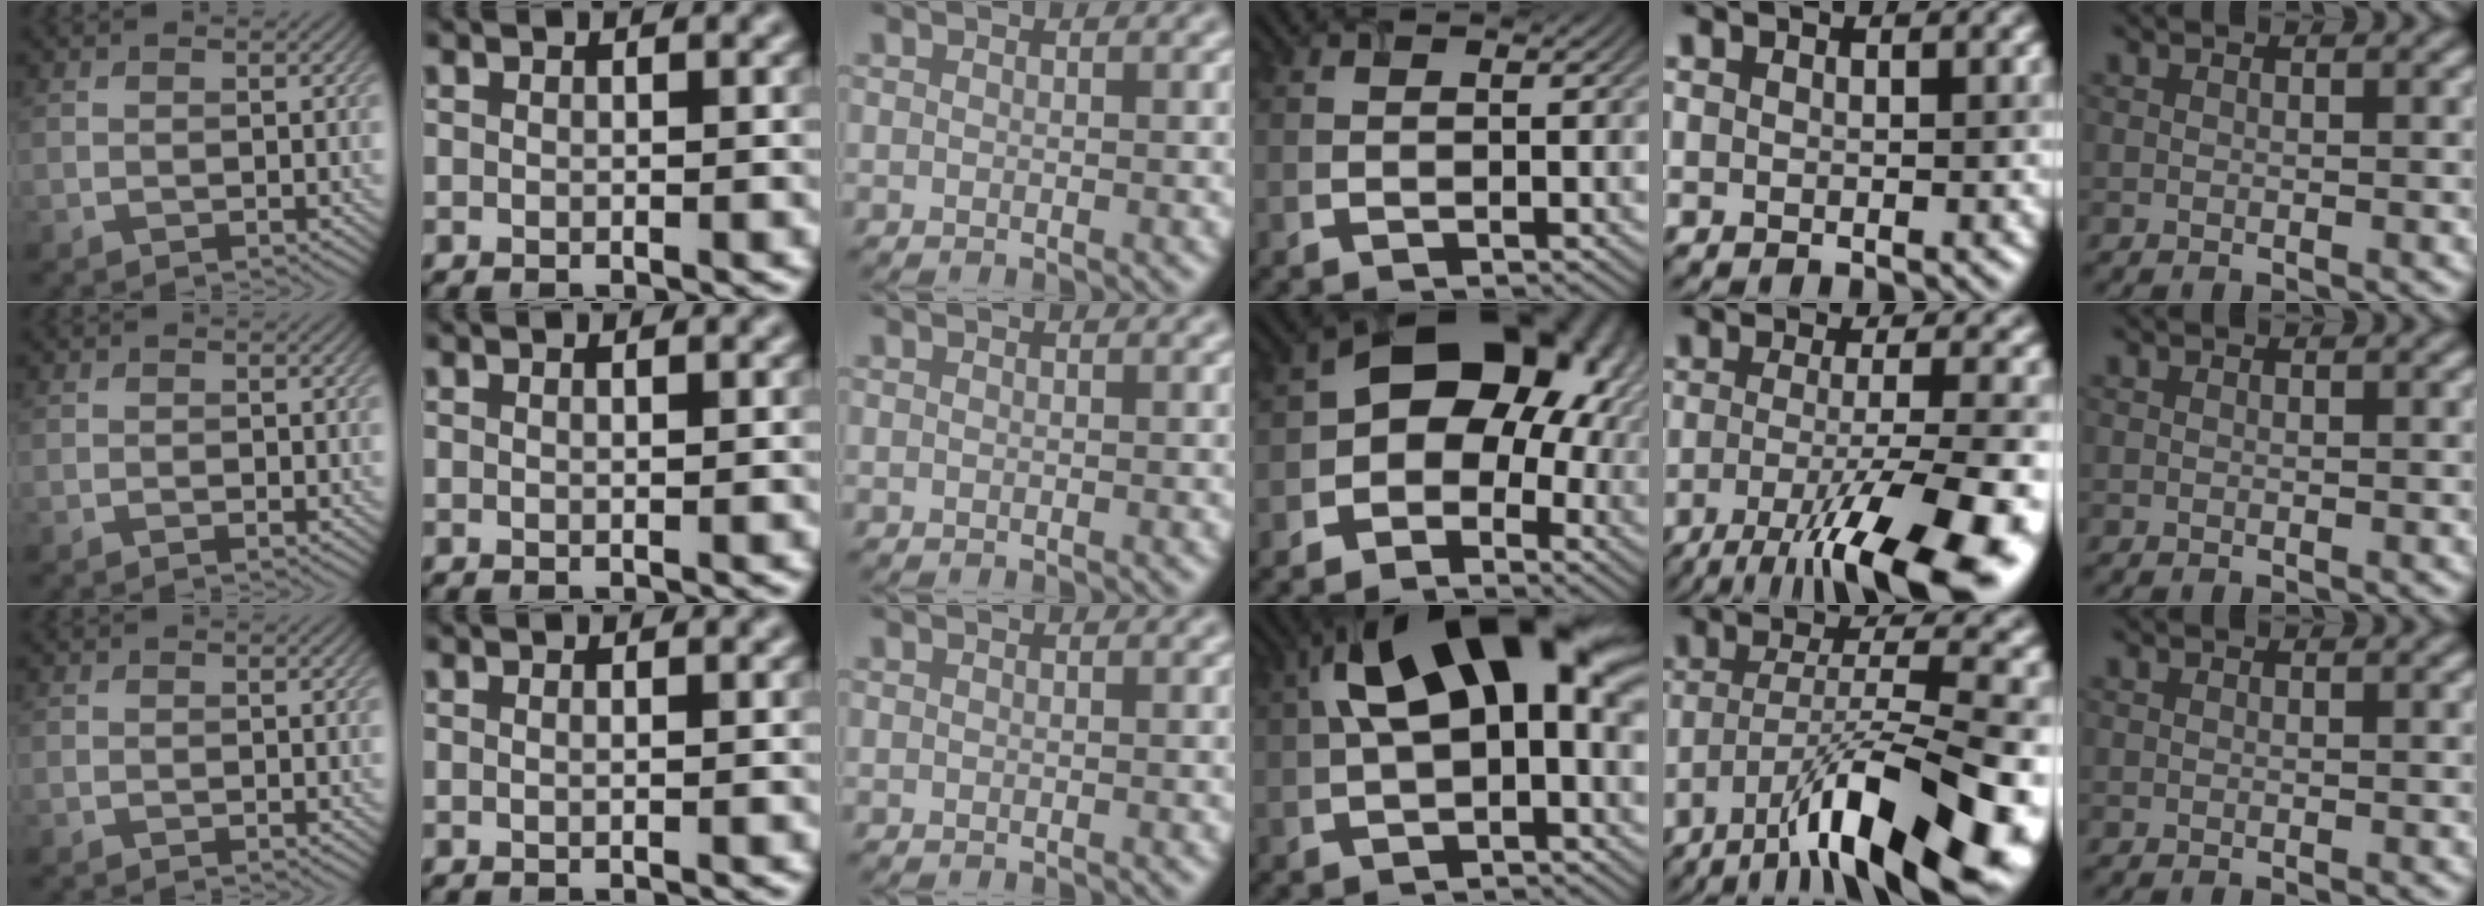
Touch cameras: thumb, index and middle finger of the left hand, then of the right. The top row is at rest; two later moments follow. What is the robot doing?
{"motion": "extract", "object": "airpods case & airpods"}